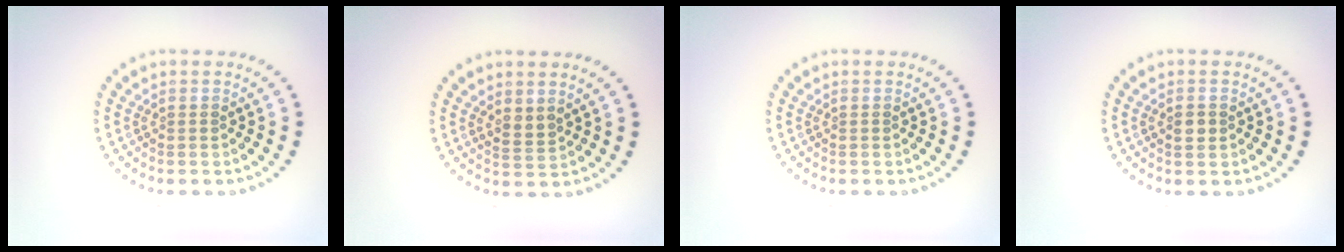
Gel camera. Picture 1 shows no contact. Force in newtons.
{"total": 1.5, "press": 1.2, "slide": 0.9}
{"total": 0.0}
{"total": 1.1, "press": 1.1, "slide": 0.2}